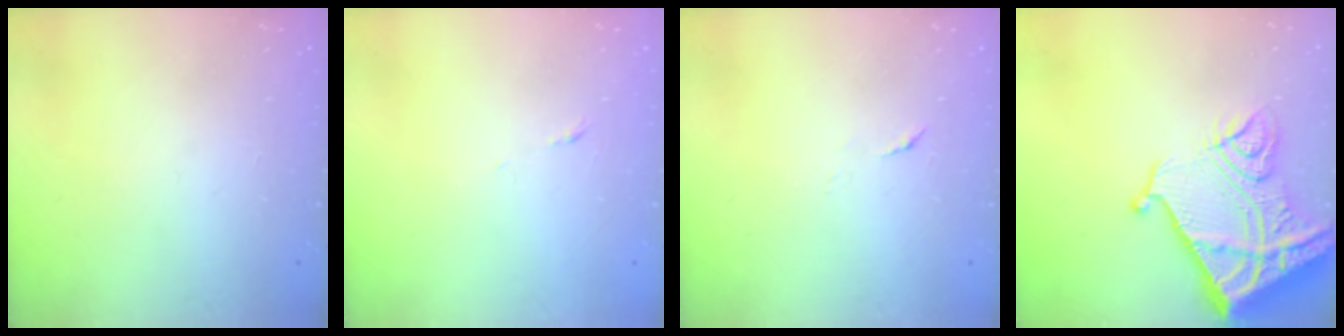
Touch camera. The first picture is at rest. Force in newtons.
{"total": 3.9, "press": 3.8, "slide": 0.9}
{"total": 3.9, "press": 3.9, "slide": 0.4}
{"total": 18.7, "press": 18.6, "slide": 2.1}